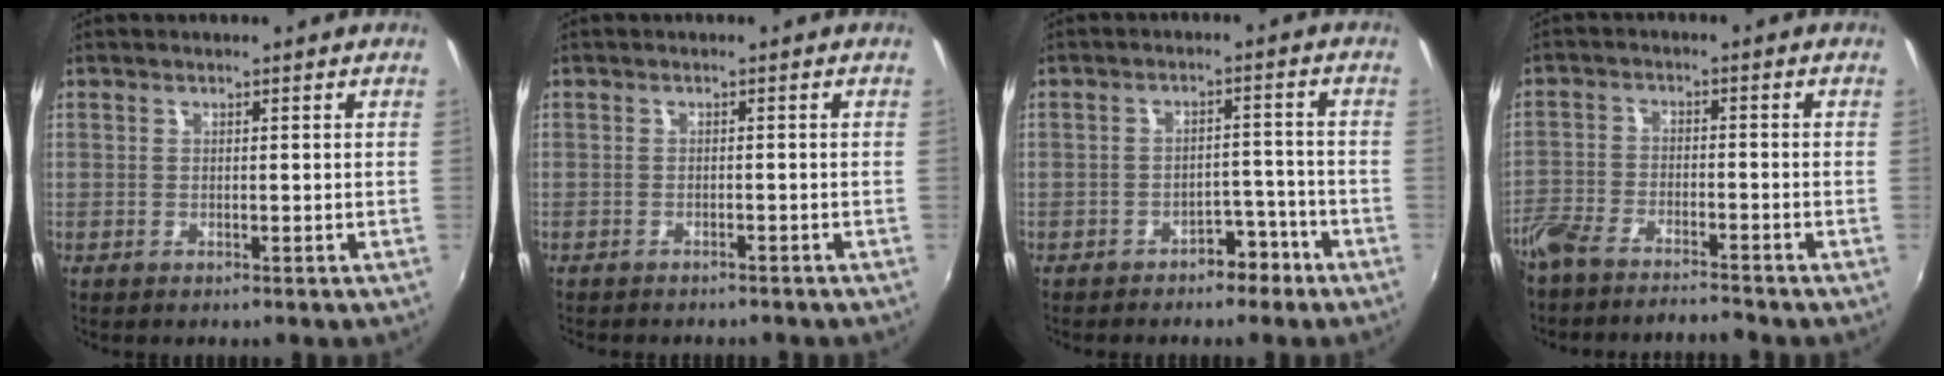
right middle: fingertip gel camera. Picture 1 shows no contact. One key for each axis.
{"total": 2.4, "fx": -2.2, "fy": 0.7, "fz": 0.7, "tx": -0.024, "ty": -0.010, "tz": -0.035}
{"total": 4.9, "fx": -3.7, "fy": 2.6, "fz": 2.0, "tx": -0.039, "ty": 0.013, "tz": -0.043}
{"total": 7.7, "fx": -7.0, "fy": 1.6, "fz": 2.8, "tx": -0.078, "ty": -0.014, "tz": -0.131}